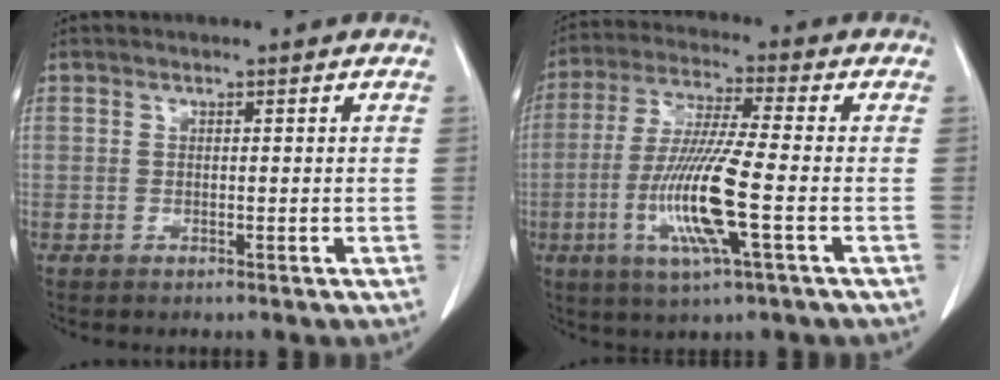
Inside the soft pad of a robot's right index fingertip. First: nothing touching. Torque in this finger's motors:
{"motor_torque": [1.97, -0.17, 0.95, 0.21]}